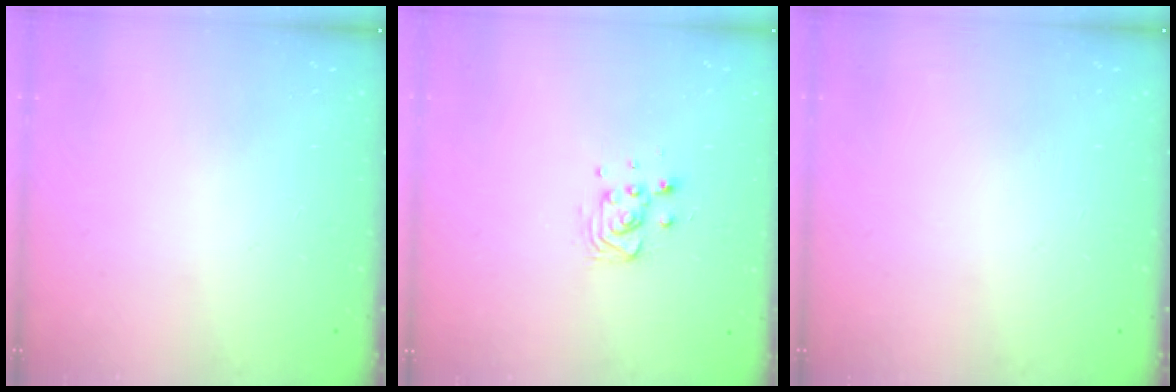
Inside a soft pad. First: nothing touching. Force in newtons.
{"total": 8.3, "press": 8.0, "slide": 2.1}
{"total": 0.0}